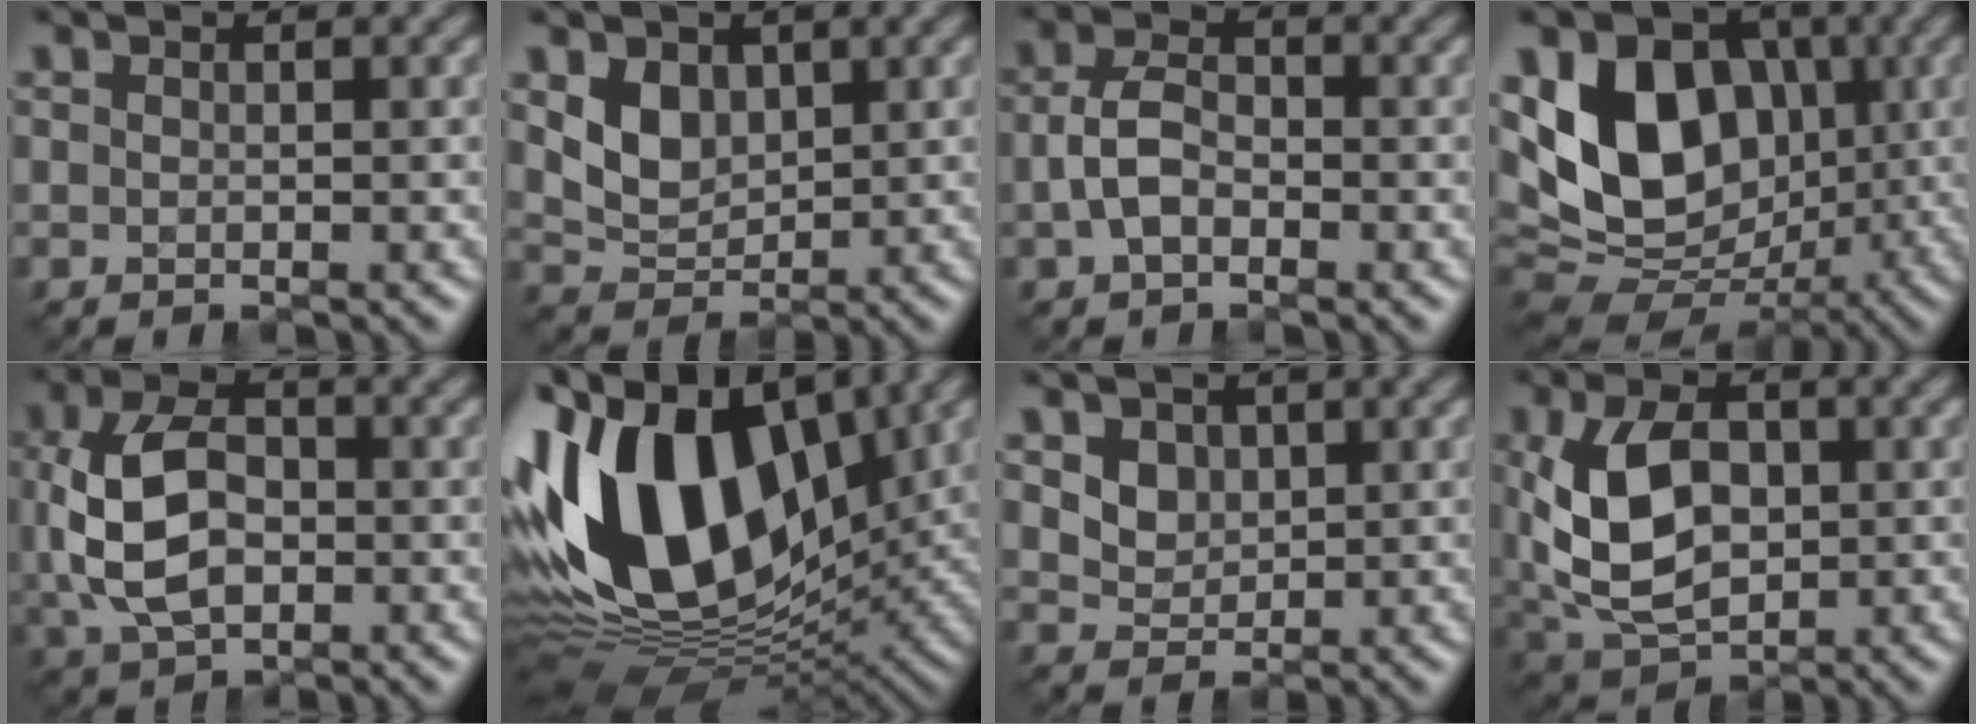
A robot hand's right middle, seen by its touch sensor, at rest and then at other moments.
{"total": 3.4, "force": [0.9, 2.6, 2.0], "torque": [-0.045, -0.009, 0.017]}
{"total": 3.2, "force": [-1.0, 2.0, 2.3], "torque": [-0.054, 0.000, -0.026]}
{"total": 11.8, "force": [0.9, 8.8, 7.8], "torque": [-0.146, 0.000, 0.000]}
{"total": 7.5, "force": [-0.4, 5.0, 5.6], "torque": [-0.123, 0.002, -0.011]}
{"total": 16.6, "force": [2.6, 10.0, 13.0], "torque": [-0.277, 0.019, 0.026]}
{"total": 4.1, "force": [1.6, 3.2, 2.0], "torque": [-0.058, -0.005, 0.037]}
{"total": 9.4, "force": [0.0, 6.1, 7.1], "torque": [-0.159, -0.002, -0.001]}